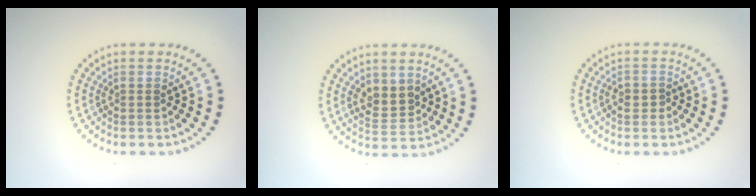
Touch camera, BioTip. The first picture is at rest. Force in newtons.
{"total": 2.7, "press": 2.5, "slide": 0.9}
{"total": 0.9, "press": 0.8, "slide": 0.3}